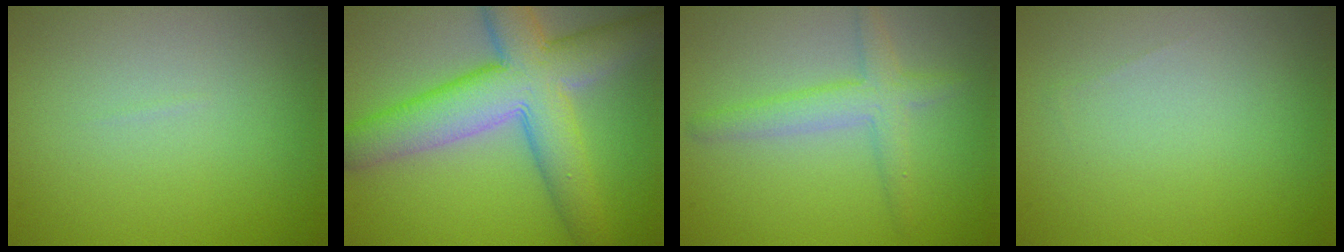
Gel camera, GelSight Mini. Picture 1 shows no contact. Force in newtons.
{"total": 9.4, "press": 9.4, "slide": 0.5}
{"total": 2.8, "press": 2.8, "slide": 0.2}
{"total": 0.0}